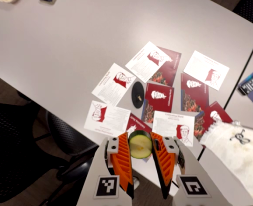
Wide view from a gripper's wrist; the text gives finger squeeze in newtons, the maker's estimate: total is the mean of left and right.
{"total": 10.6, "left": 10.3, "right": 10.9}